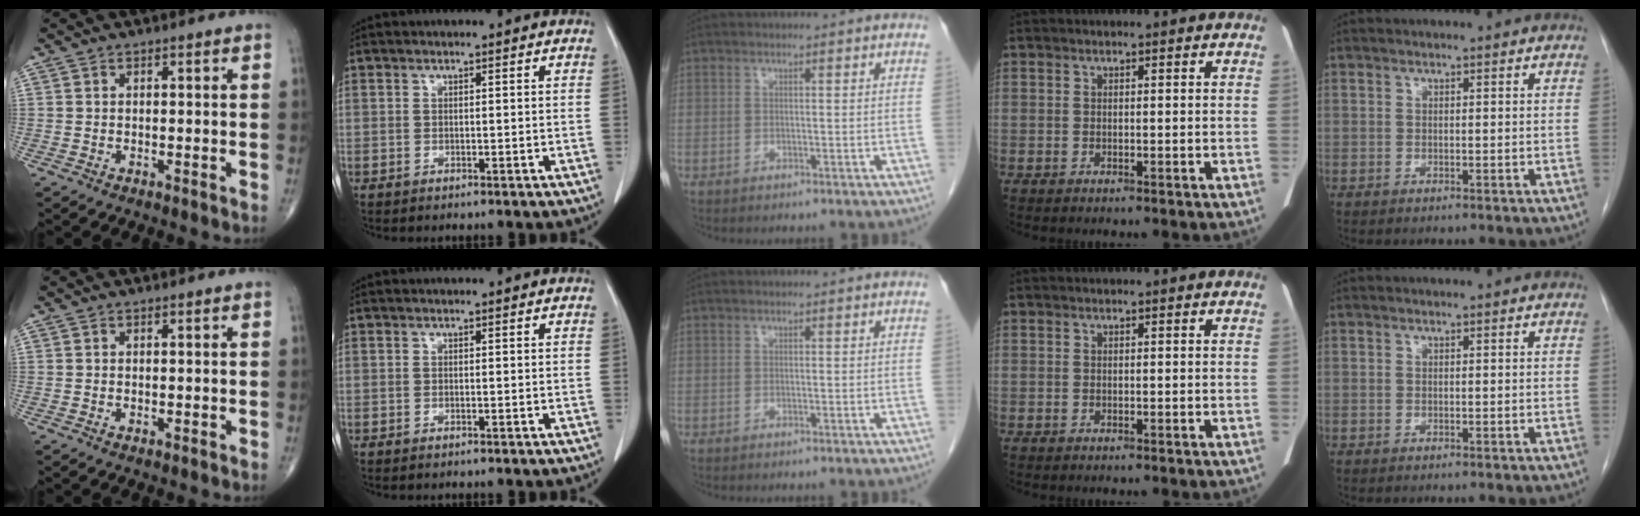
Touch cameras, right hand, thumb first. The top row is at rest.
{"index": {"total": 0.5, "force": [-0.4, 0.0, 0.3], "torque": [-0.010, -0.002, -0.007]}}